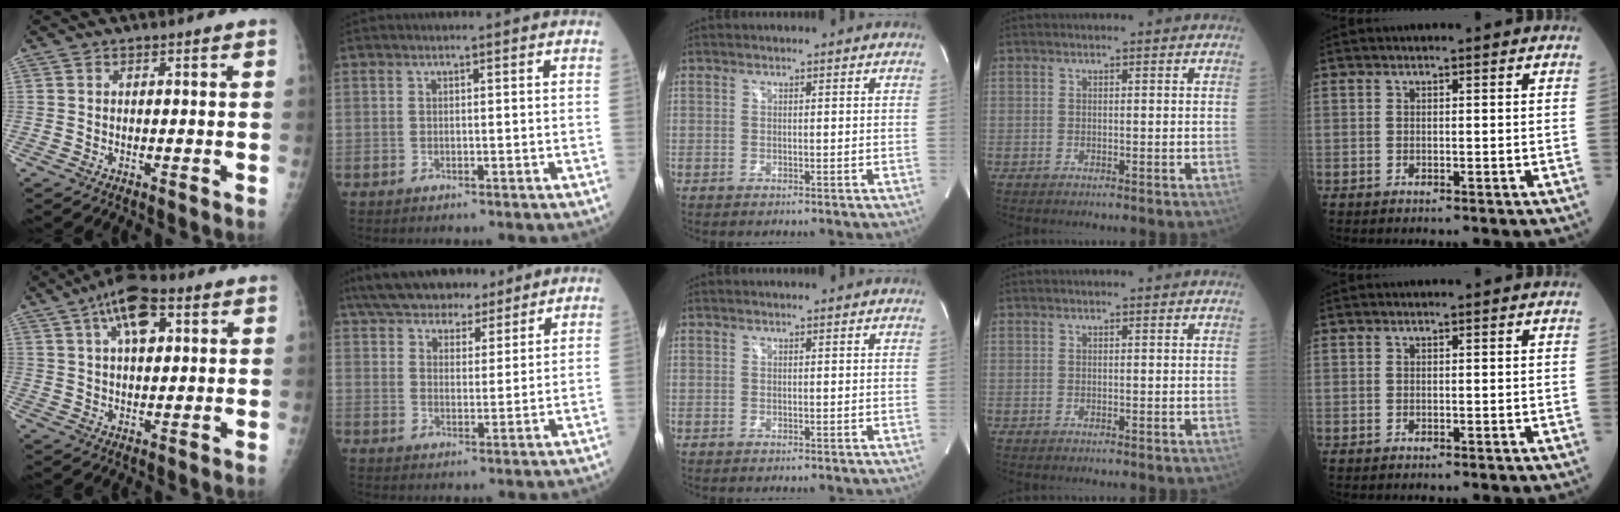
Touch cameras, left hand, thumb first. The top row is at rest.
{"thumb": {"total": 10.2, "force": [4.3, 4.9, 7.9], "torque": [-0.121, 0.003, 0.068]}, "index": {"total": 15.2, "force": [12.7, 5.5, 6.4], "torque": [-0.111, 0.035, 0.201]}}